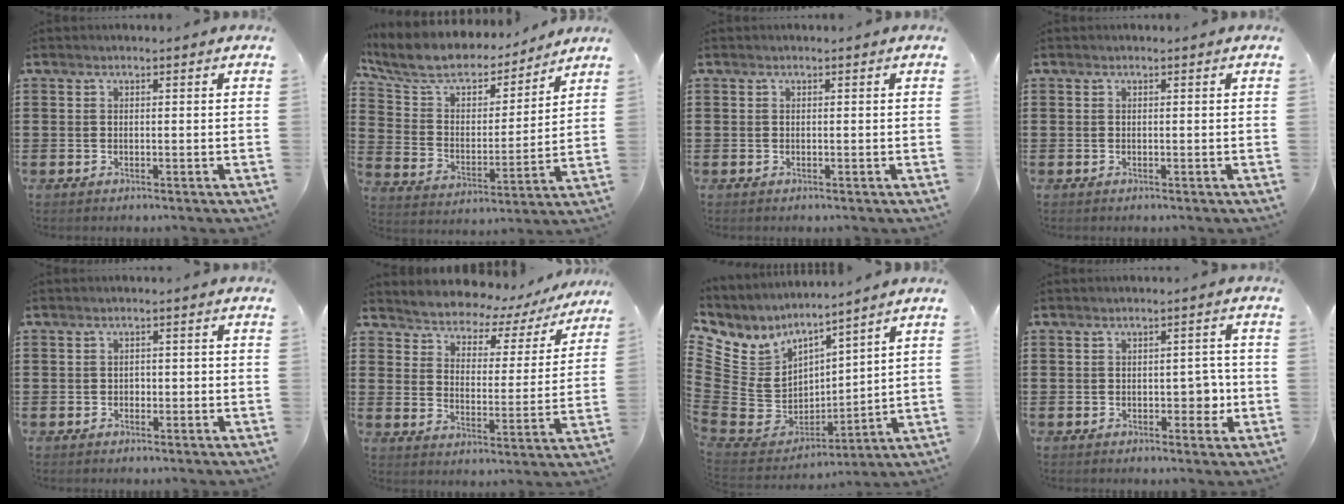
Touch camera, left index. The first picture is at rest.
{"total": 8.1, "force": [6.8, 3.2, 2.9], "torque": [-0.093, -0.042, 0.117]}
{"total": 0.0}
{"total": 0.0}
{"total": 1.0, "force": [-0.6, 0.7, 0.4], "torque": [-0.012, 0.002, -0.013]}
{"total": 4.2, "force": [4.2, 0.7, -0.1], "torque": [-0.027, -0.043, 0.064]}
{"total": 6.9, "force": [3.8, 5.7, 0.8], "torque": [-0.069, -0.046, 0.076]}
{"total": 4.2, "force": [-0.8, 2.2, 3.4], "torque": [-0.045, 0.000, -0.020]}